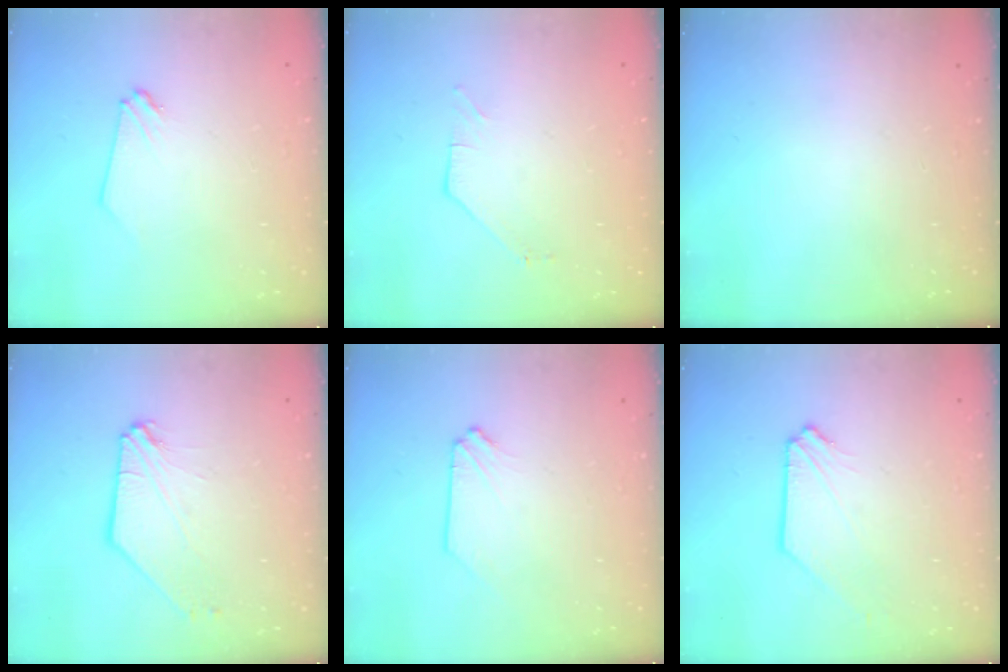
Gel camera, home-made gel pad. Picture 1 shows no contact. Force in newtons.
{"total": 1.5, "press": 1.5, "slide": 0.3}
{"total": 0.0}
{"total": 4.9, "press": 4.8, "slide": 0.9}
{"total": 0.0}
{"total": 1.4, "press": 1.4, "slide": 0.2}